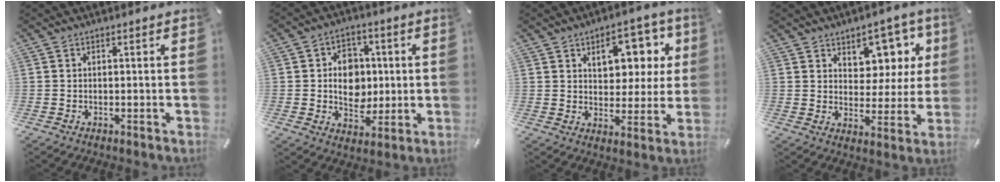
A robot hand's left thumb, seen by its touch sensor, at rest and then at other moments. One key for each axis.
{"total": 9.5, "fx": 0.2, "fy": 7.8, "fz": 5.3, "tx": -0.070, "ty": 0.008, "tz": 0.005}
{"total": 12.2, "fx": 5.6, "fy": 7.9, "fz": 7.4, "tx": -0.090, "ty": -0.023, "tz": 0.094}
{"total": 9.4, "fx": 5.9, "fy": 6.6, "fz": 3.3, "tx": -0.038, "ty": -0.056, "tz": 0.104}